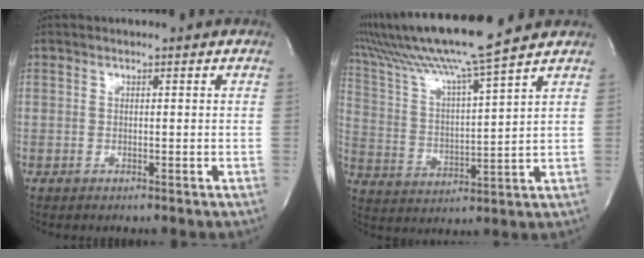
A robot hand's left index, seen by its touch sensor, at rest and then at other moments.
{"total": 16.0, "force": [13.3, -1.6, 8.6], "torque": [-0.171, 0.002, 0.228]}